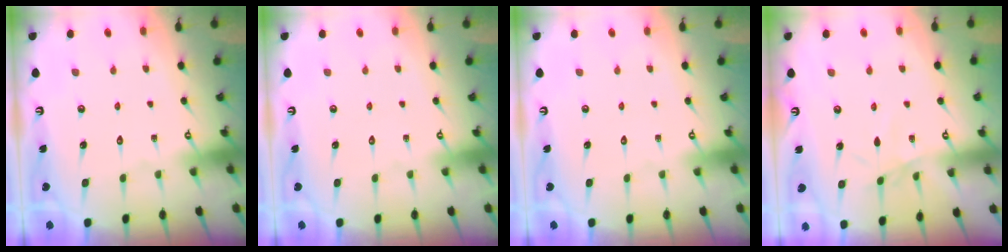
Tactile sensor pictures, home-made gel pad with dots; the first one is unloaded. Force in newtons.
{"total": 0.0}
{"total": 0.0}
{"total": 2.9, "press": 2.9, "slide": 0.5}